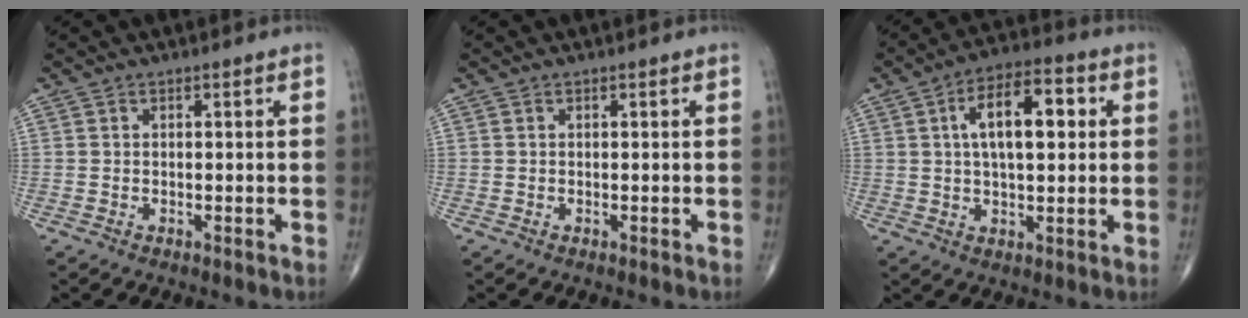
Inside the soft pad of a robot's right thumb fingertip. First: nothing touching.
{"total": 0.0}
{"total": 12.4, "force": [2.6, 5.7, 10.7], "torque": [-0.162, 0.015, 0.037]}